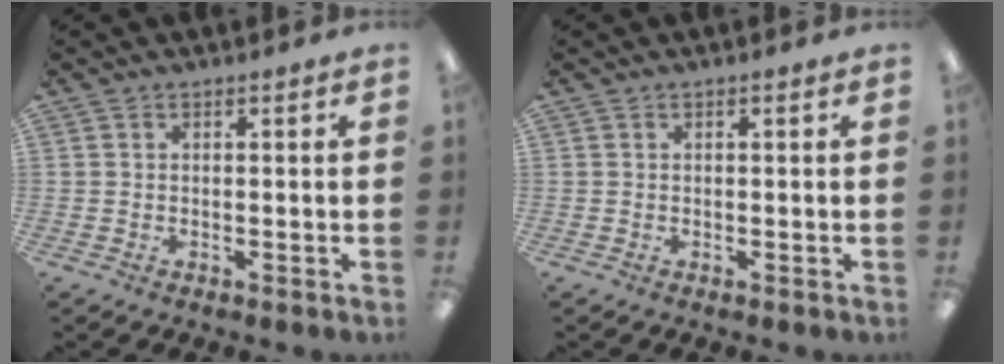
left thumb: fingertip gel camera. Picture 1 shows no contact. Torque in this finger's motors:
{"motor_torque": [-0.01, 0.01, 0.00, 0.00, 0.00]}